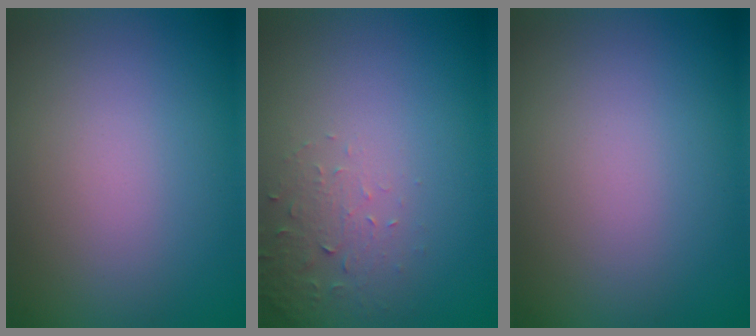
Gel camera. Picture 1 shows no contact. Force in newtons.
{"total": 1.9, "press": 1.8, "slide": 0.4}
{"total": 0.0}